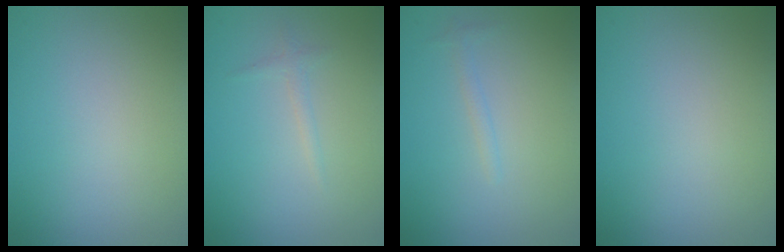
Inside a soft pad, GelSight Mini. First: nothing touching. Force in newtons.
{"total": 0.9, "press": 0.9, "slide": 0.0}
{"total": 0.8, "press": 0.8, "slide": 0.0}
{"total": 0.0}